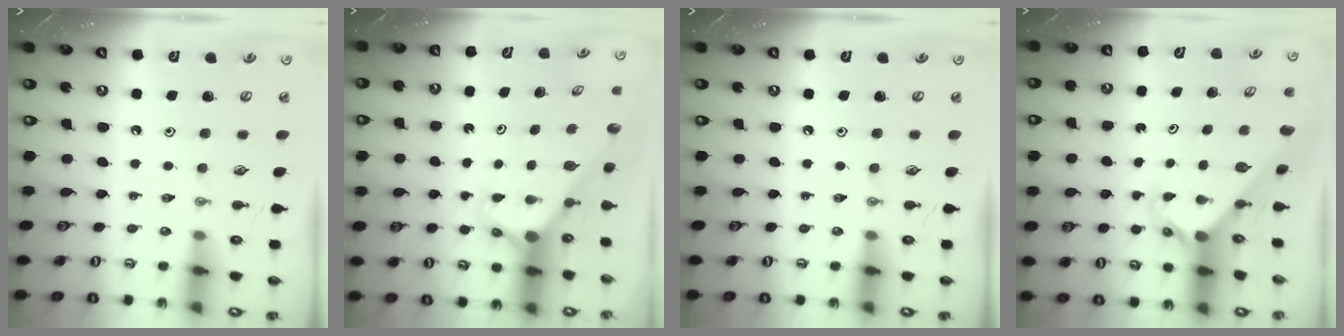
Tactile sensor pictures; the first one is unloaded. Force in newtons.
{"total": 2.7, "press": 2.7, "slide": 0.0}
{"total": 0.0}
{"total": 2.4, "press": 2.4, "slide": 0.3}